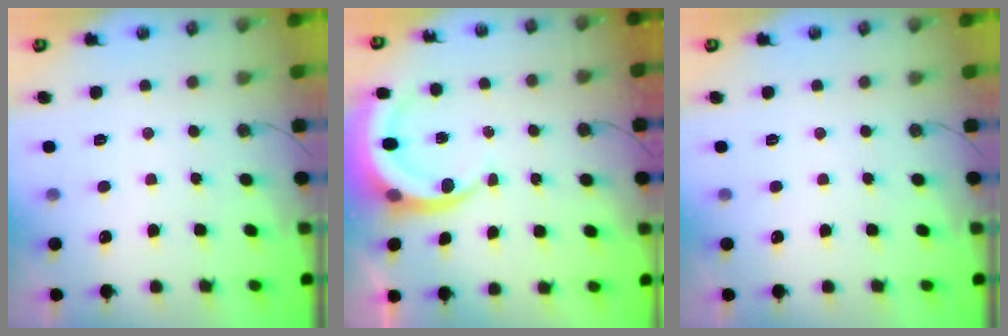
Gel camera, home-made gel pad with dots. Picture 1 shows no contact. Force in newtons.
{"total": 6.0, "press": 6.0, "slide": 0.3}
{"total": 0.0}